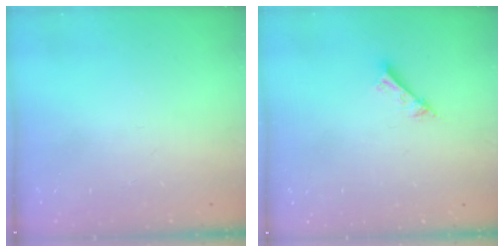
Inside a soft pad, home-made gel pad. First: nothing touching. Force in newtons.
{"total": 2.6, "press": 2.6, "slide": 0.1}